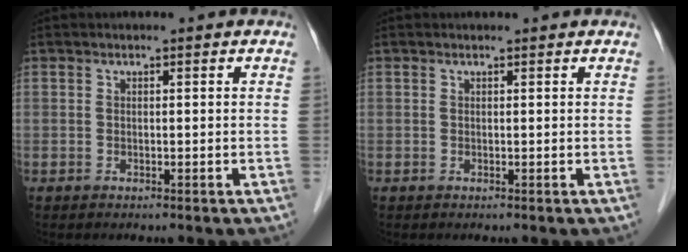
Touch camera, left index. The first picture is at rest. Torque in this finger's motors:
{"motor_torque": [0.22, -0.15, 0.02, -0.01]}